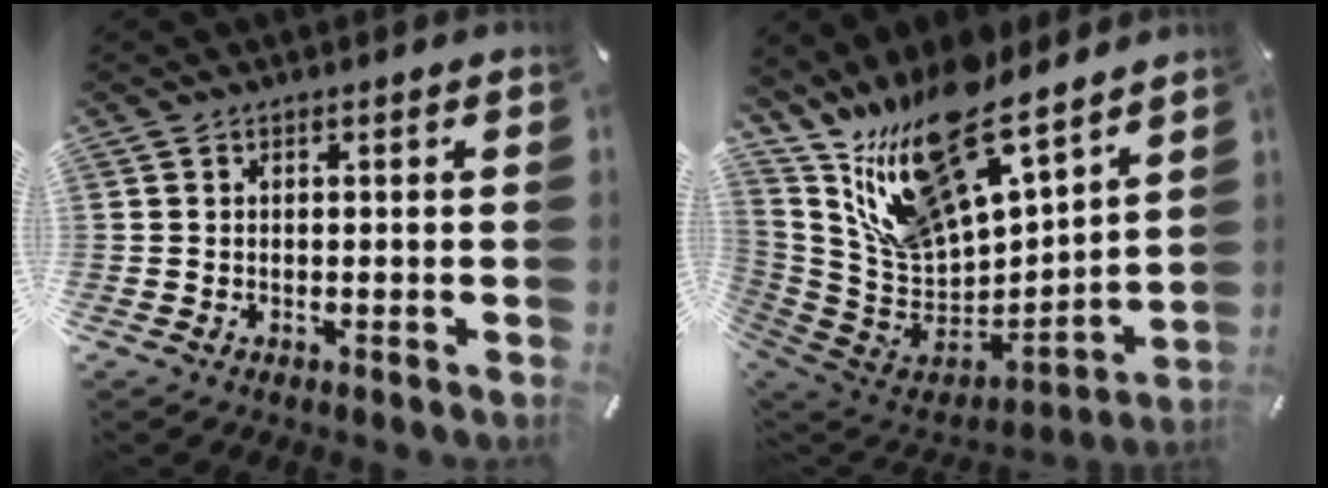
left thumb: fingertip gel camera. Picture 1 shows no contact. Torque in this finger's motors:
{"motor_torque": [4.80, 0.21, 1.38, -1.39, 0.95]}